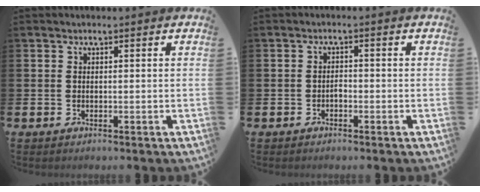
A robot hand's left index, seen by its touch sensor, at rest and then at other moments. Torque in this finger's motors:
{"motor_torque": [0.02, 0.01, -0.02, 0.01]}